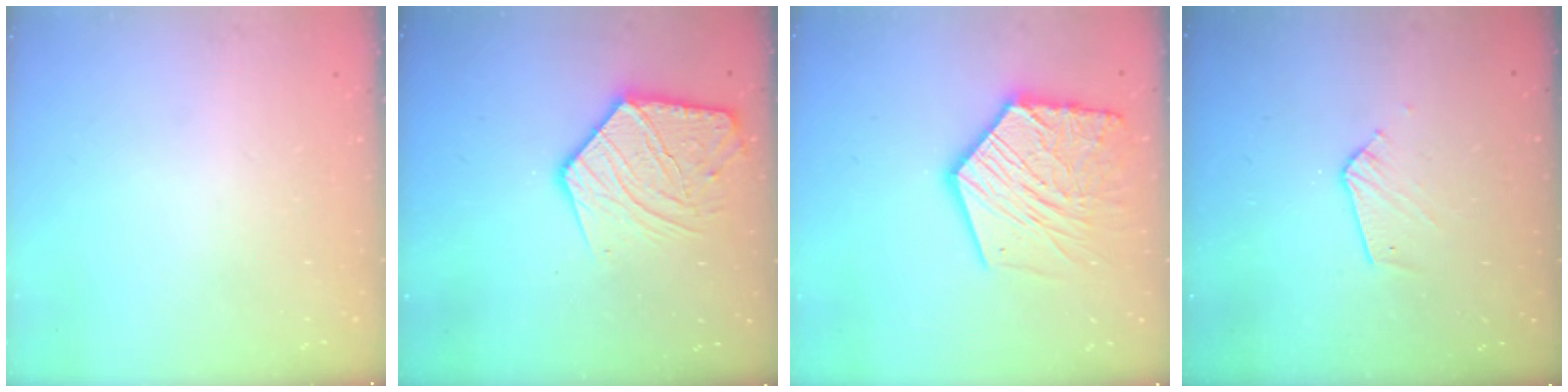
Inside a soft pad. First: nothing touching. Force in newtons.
{"total": 14.5, "press": 14.4, "slide": 1.3}
{"total": 19.1, "press": 19.0, "slide": 1.8}
{"total": 6.2, "press": 6.2, "slide": 0.3}